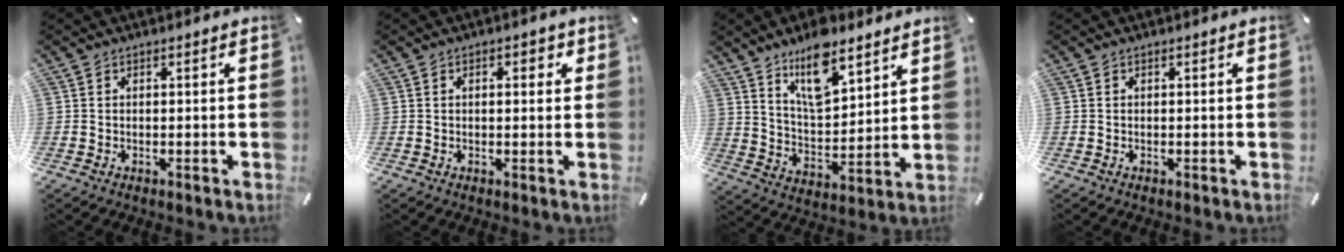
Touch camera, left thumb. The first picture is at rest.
{"total": 2.5, "force": [0.7, 1.3, 2.1], "torque": [-0.026, 0.003, 0.005]}
{"total": 13.6, "force": [10.0, 5.6, 7.2], "torque": [-0.131, -0.050, 0.180]}
{"total": 0.0}